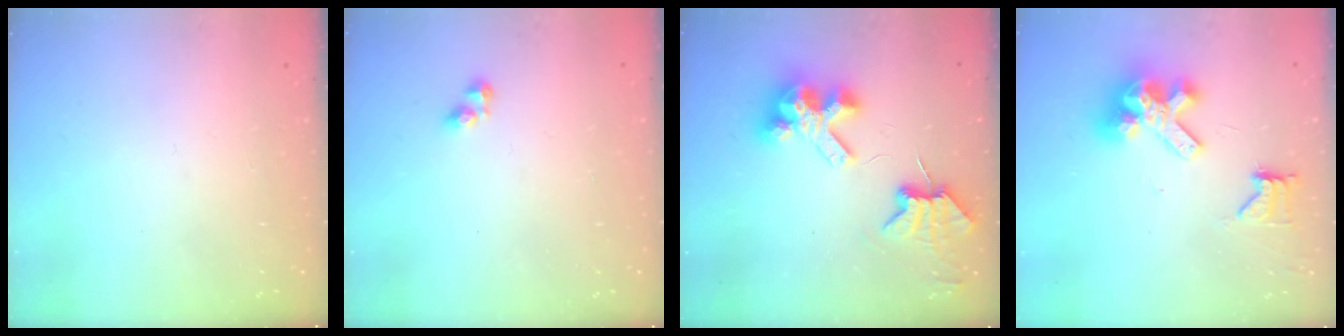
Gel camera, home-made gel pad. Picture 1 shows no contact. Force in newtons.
{"total": 2.8, "press": 2.8, "slide": 0.4}
{"total": 8.9, "press": 8.8, "slide": 1.1}
{"total": 11.4, "press": 11.2, "slide": 1.7}